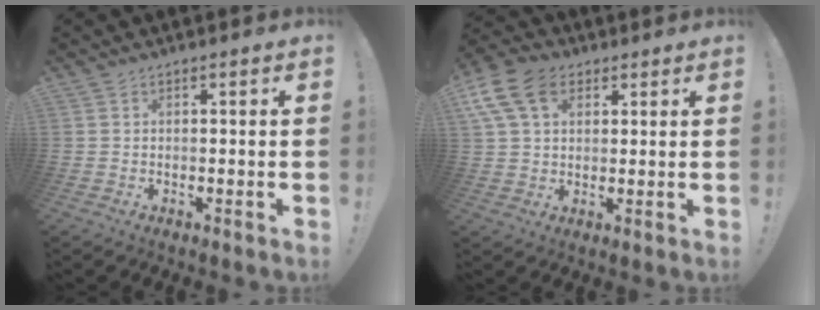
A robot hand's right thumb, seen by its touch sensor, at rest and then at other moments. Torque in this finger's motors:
{"motor_torque": [0.74, 0.87, 0.27, 0.00, 0.05]}